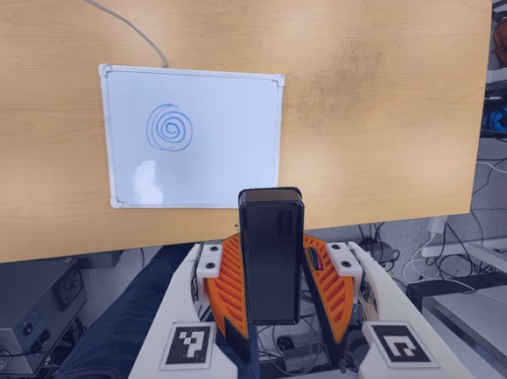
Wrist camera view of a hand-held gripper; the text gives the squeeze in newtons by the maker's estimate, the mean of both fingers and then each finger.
{"total": 5.2, "left": 5.0, "right": 5.4}